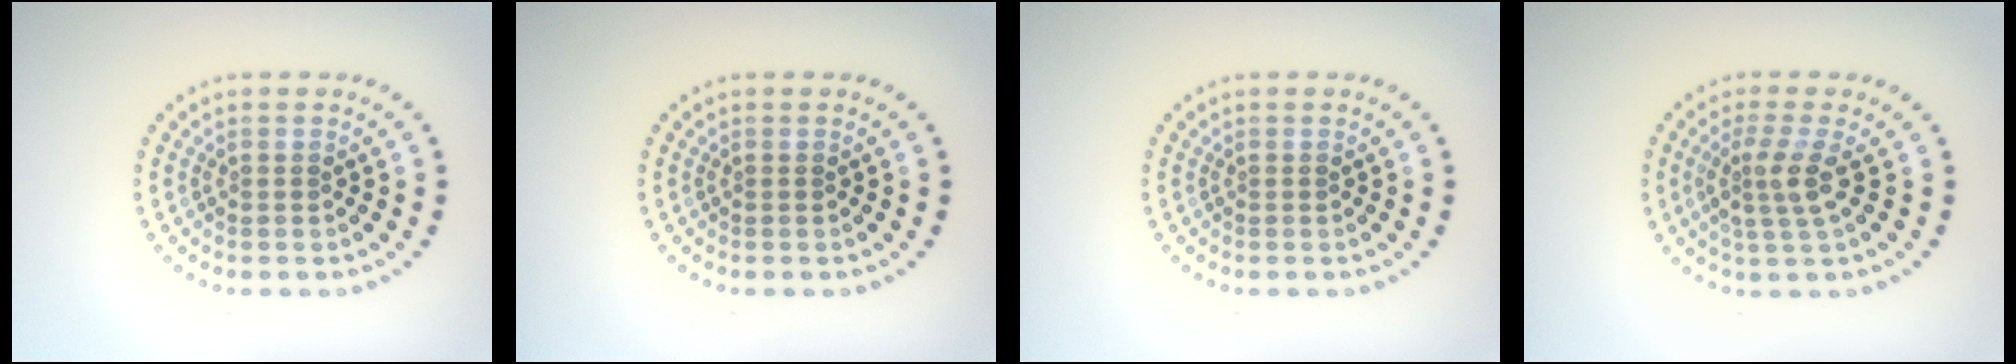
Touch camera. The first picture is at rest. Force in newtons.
{"total": 0.0}
{"total": 0.0}
{"total": 2.8, "press": 2.2, "slide": 1.8}